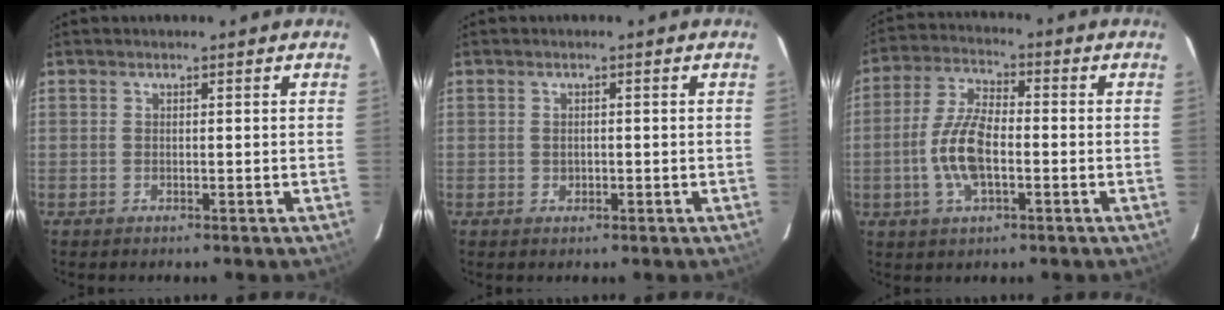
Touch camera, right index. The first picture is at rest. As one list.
[{"total": 0.9, "force": [-0.1, 0.9, 0.3], "torque": [-0.002, 0.001, 0.000]}, {"total": 9.9, "force": [-2.3, 4.1, 8.7], "torque": [-0.183, 0.006, -0.045]}]